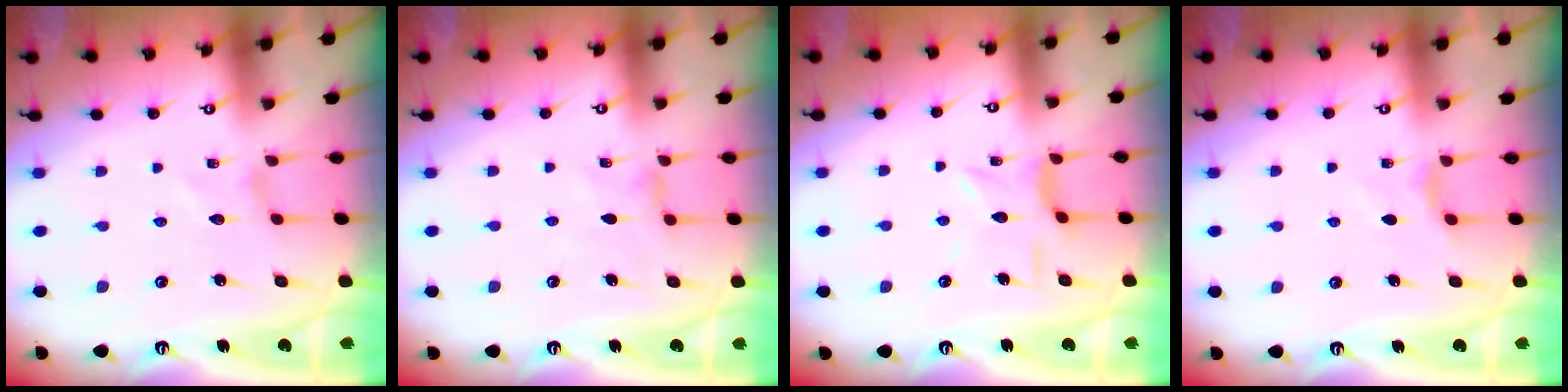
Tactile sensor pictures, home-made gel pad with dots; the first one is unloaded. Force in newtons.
{"total": 0.9, "press": 0.8, "slide": 0.3}
{"total": 4.8, "press": 4.8, "slide": 0.3}
{"total": 3.8, "press": 3.7, "slide": 0.6}